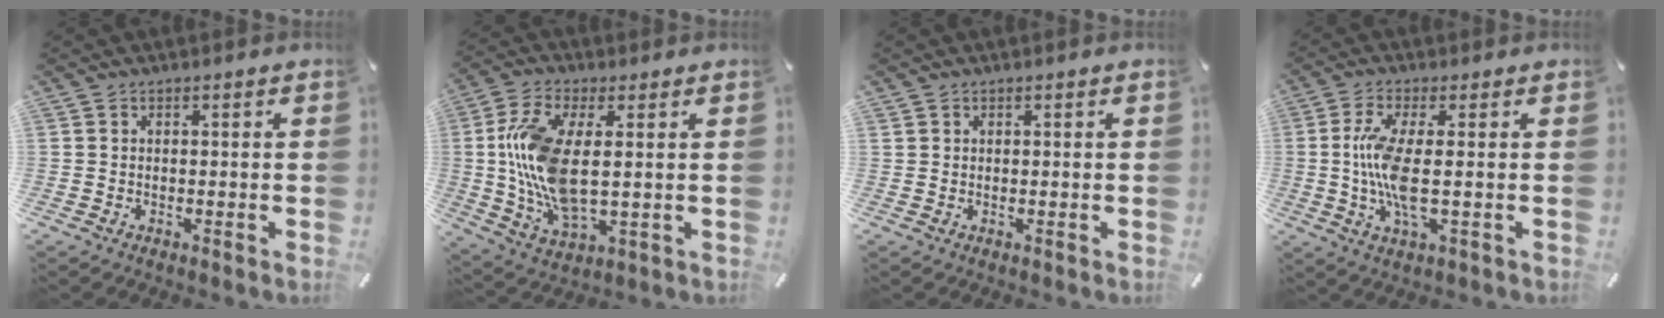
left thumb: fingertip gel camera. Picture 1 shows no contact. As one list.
[{"total": 14.9, "force": [1.6, 6.9, 13.1], "torque": [-0.290, -0.015, 0.030]}, {"total": 0.5, "force": [0.3, 0.4, 0.1], "torque": [-0.001, 0.000, 0.007]}, {"total": 9.9, "force": [0.0, 2.6, 9.6], "torque": [-0.203, -0.017, -0.003]}]